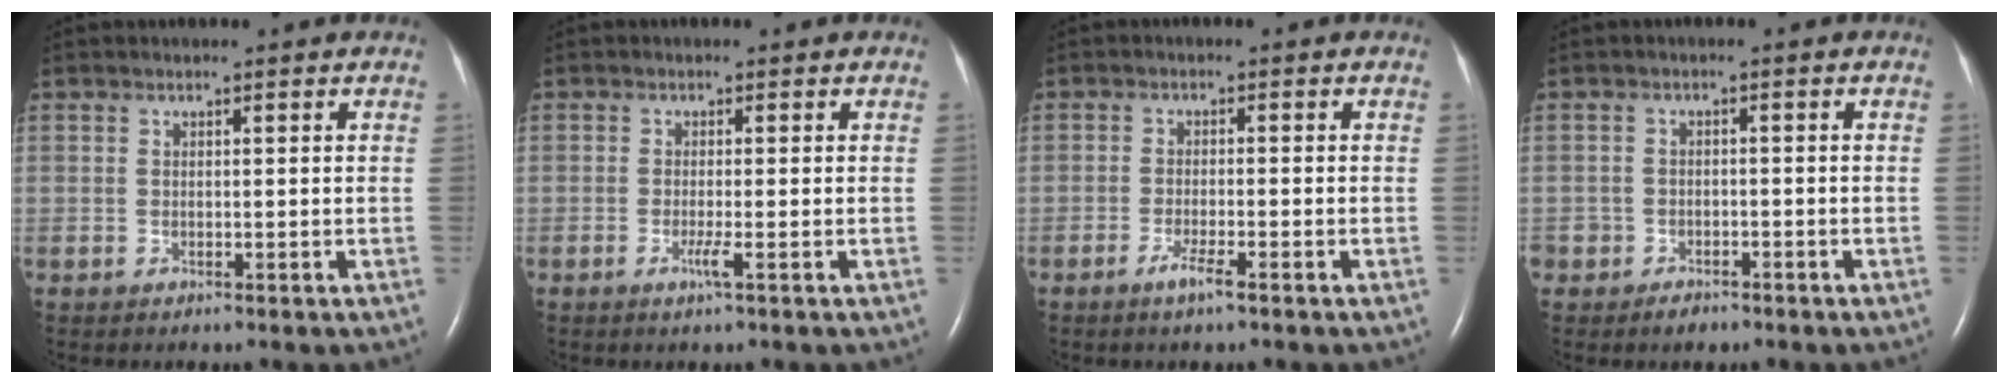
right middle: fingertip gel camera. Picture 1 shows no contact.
{"total": 1.6, "force": [-0.7, -0.3, 1.4], "torque": [-0.031, -0.005, -0.014]}
{"total": 2.6, "force": [-1.7, 0.0, 1.9], "torque": [-0.044, -0.005, -0.033]}
{"total": 3.0, "force": [-2.1, 2.0, 0.6], "torque": [-0.010, 0.005, -0.032]}